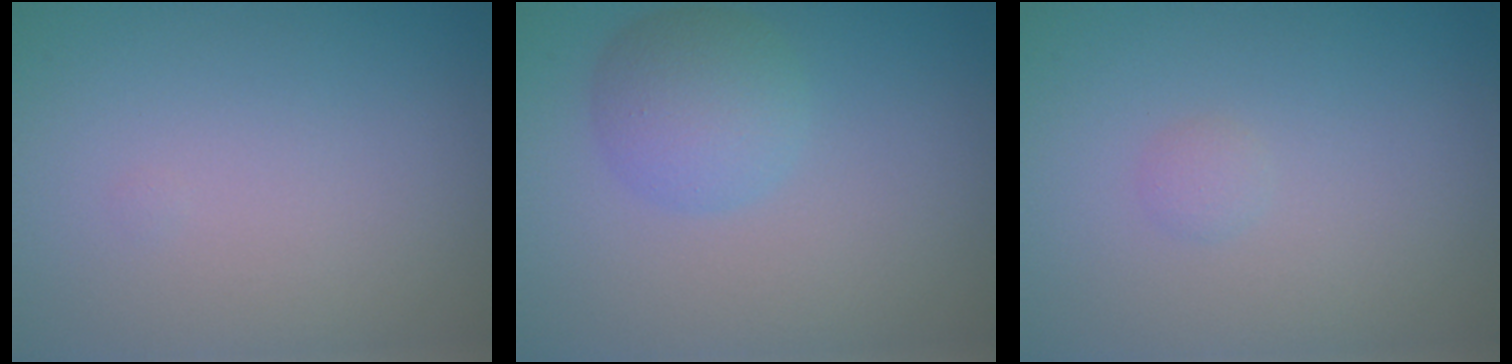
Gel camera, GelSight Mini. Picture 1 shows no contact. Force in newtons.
{"total": 3.5, "press": 3.5, "slide": 0.2}
{"total": 0.6, "press": 0.6, "slide": 0.0}